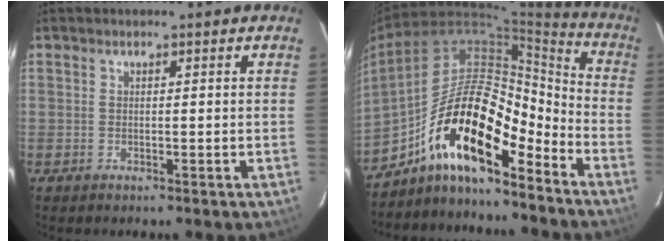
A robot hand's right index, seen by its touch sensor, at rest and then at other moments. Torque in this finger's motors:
{"motor_torque": [1.83, -0.31, 1.05, 0.21]}